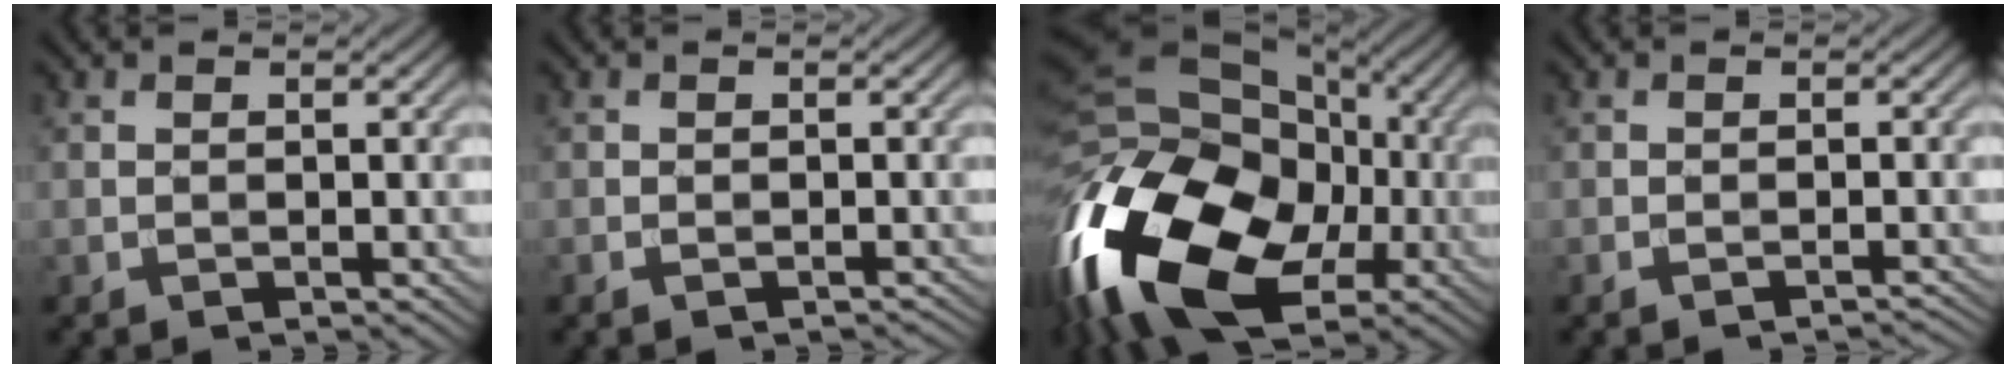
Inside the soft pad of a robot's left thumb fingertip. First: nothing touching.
{"total": 1.1, "force": [-0.9, 0.4, 0.6], "torque": [-0.009, -0.001, -0.014]}
{"total": 20.3, "force": [-7.2, 13.4, 13.4], "torque": [-0.302, -0.022, -0.126]}
{"total": 1.4, "force": [-1.2, 0.1, 0.6], "torque": [-0.003, 0.004, -0.021]}